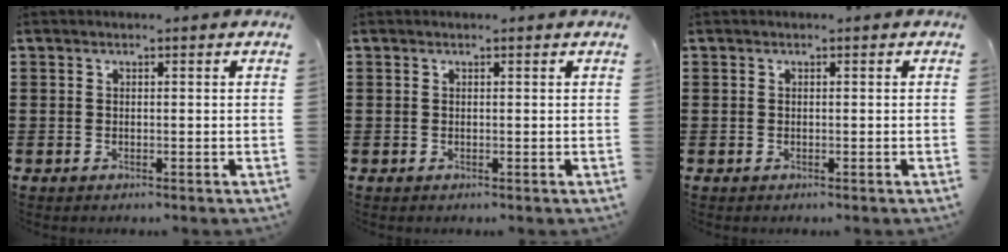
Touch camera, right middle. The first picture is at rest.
{"total": 0.0}
{"total": 0.0}